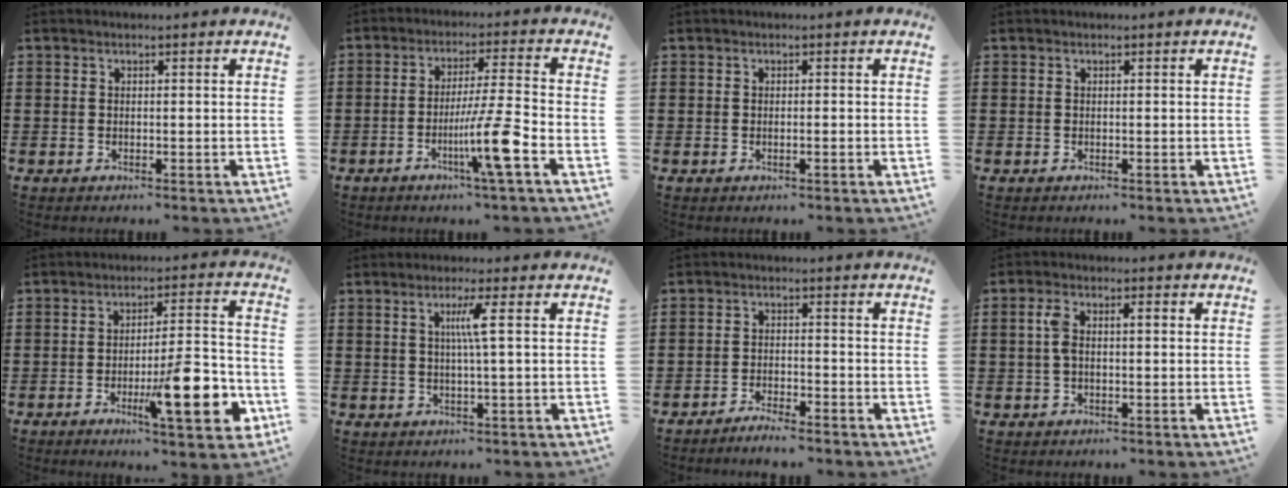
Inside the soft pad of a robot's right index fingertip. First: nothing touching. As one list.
[{"total": 10.4, "force": [-4.1, -0.2, 9.6], "torque": [-0.176, -0.011, -0.077]}, {"total": 0.5, "force": [-0.2, 0.0, 0.5], "torque": [-0.009, -0.003, -0.003]}, {"total": 0.0}, {"total": 13.2, "force": [-5.0, 3.0, 11.9], "torque": [-0.173, -0.003, -0.082]}, {"total": 3.9, "force": [0.7, -0.5, 3.8], "torque": [-0.074, -0.004, 0.007]}, {"total": 2.6, "force": [-2.6, 0.0, 0.3], "torque": [-0.010, 0.004, -0.053]}, {"total": 3.8, "force": [0.3, 1.4, 3.5], "torque": [-0.082, 0.001, -0.003]}]